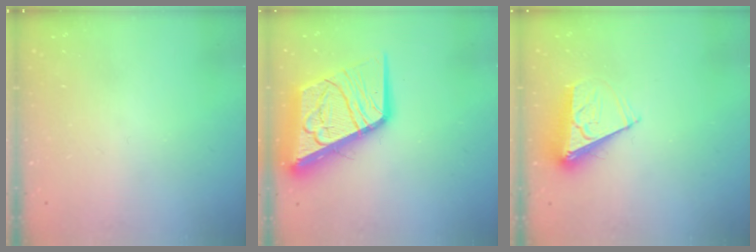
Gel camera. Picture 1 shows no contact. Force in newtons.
{"total": 23.4, "press": 23.2, "slide": 2.9}
{"total": 9.5, "press": 9.5, "slide": 0.1}